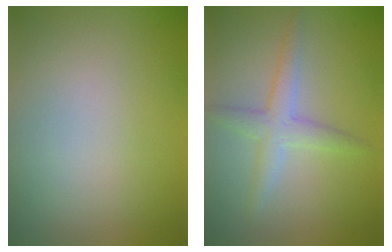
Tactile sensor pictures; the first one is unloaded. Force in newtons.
{"total": 2.7, "press": 2.7, "slide": 0.1}